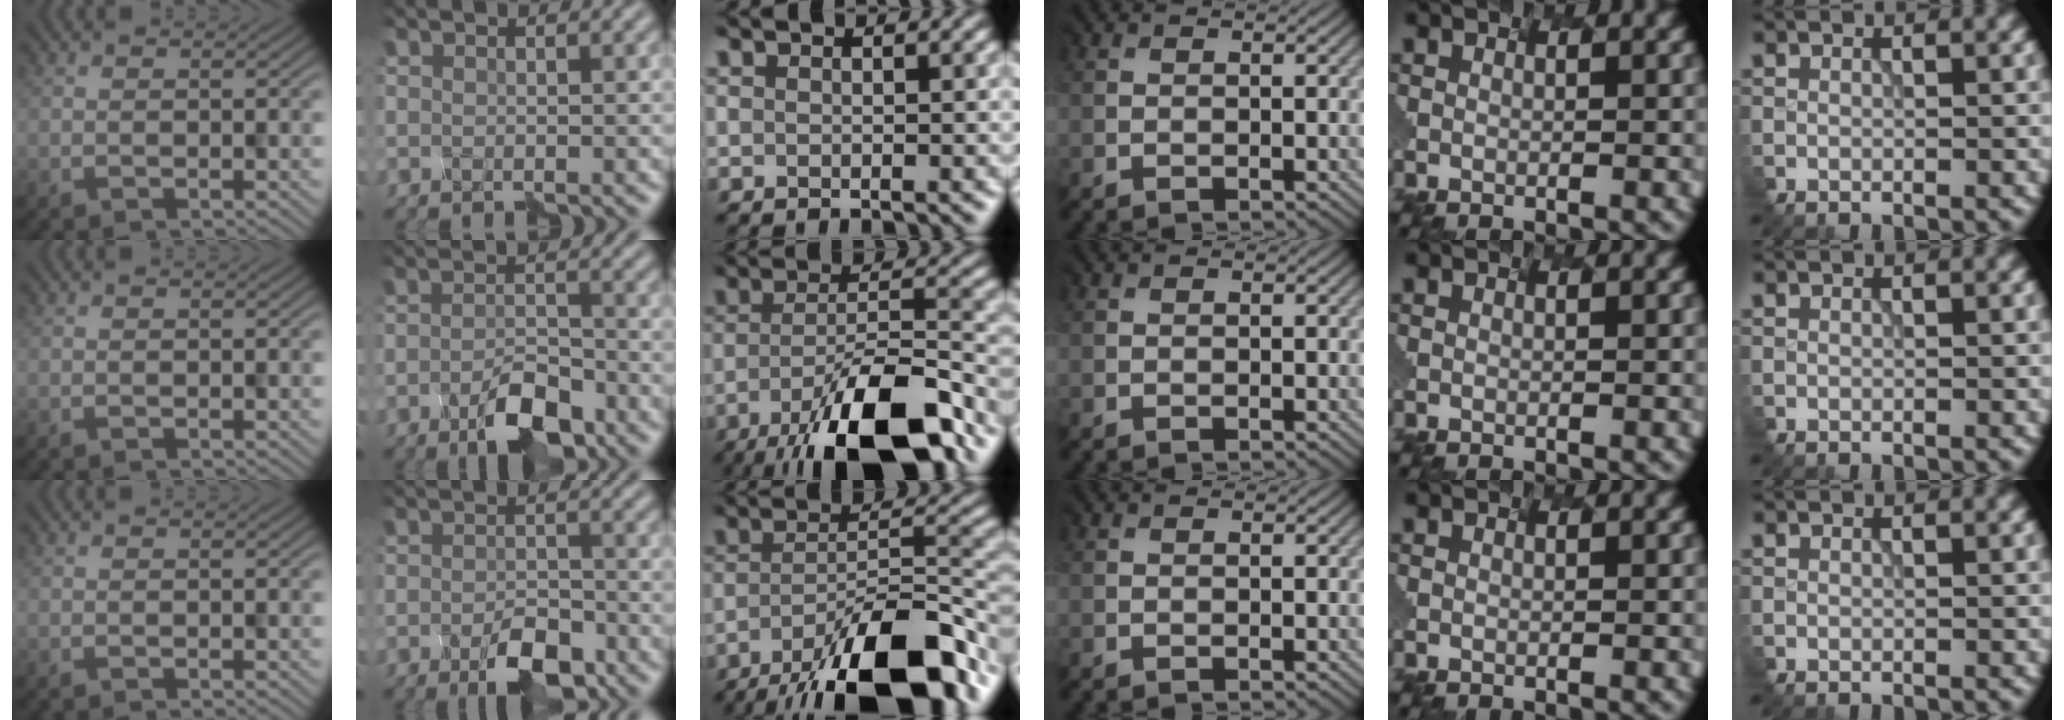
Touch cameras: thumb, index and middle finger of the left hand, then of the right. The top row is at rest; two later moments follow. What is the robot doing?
{"motion": "disassemble", "object": "markers"}